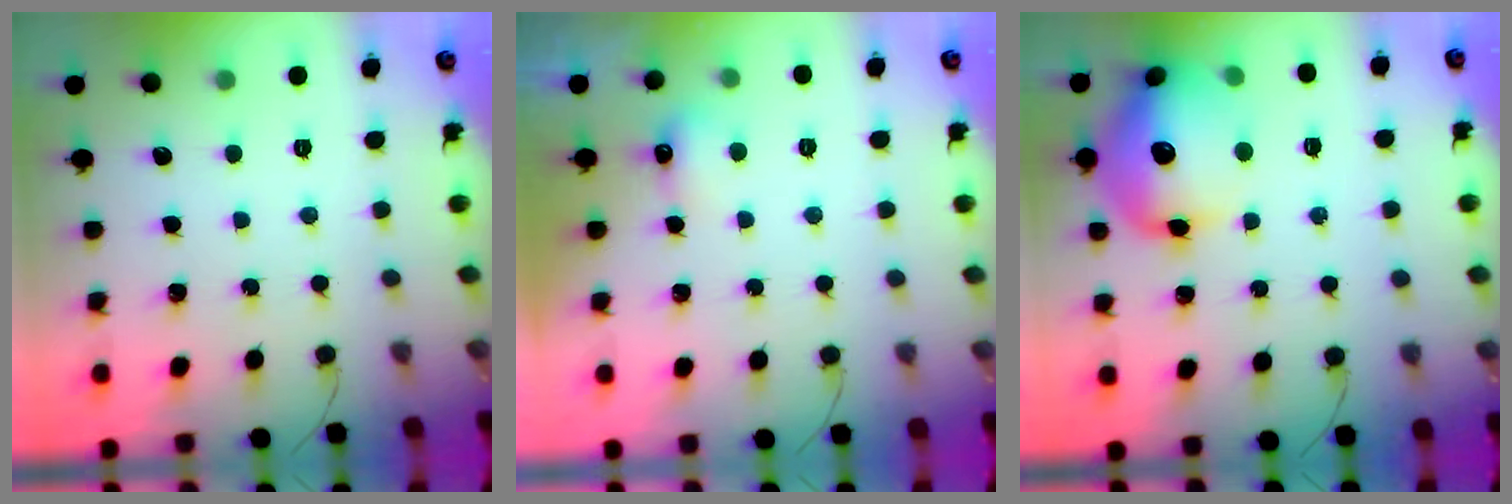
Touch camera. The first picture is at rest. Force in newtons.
{"total": 5.2, "press": 5.1, "slide": 0.9}
{"total": 17.8, "press": 17.6, "slide": 2.3}